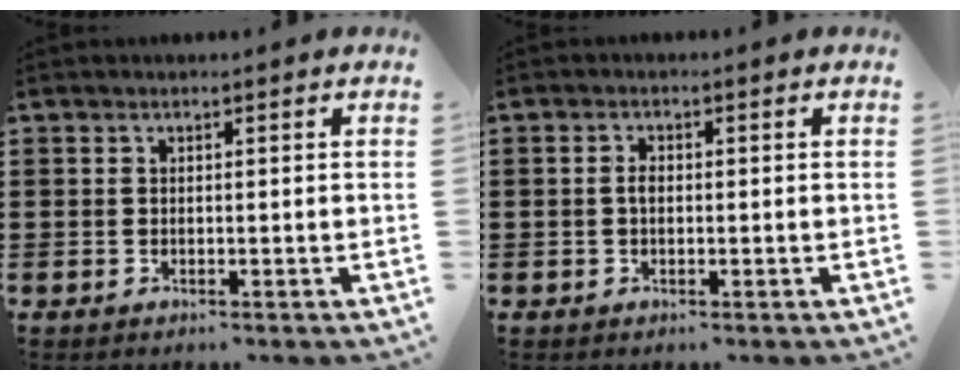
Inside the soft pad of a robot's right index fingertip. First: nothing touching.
{"total": 1.7, "force": [-0.1, 0.9, 1.5], "torque": [-0.036, 0.001, -0.005]}